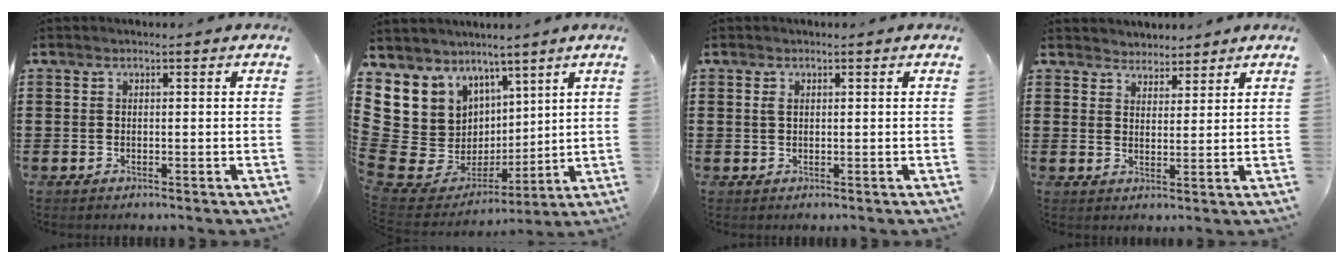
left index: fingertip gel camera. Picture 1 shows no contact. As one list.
[{"total": 9.6, "force": [3.0, 9.1, 0.7], "torque": [-0.072, -0.043, 0.073]}, {"total": 1.1, "force": [0.4, 0.6, 0.9], "torque": [-0.020, 0.003, 0.006]}, {"total": 3.0, "force": [2.7, 1.2, -0.6], "torque": [-0.001, 0.001, 0.052]}]